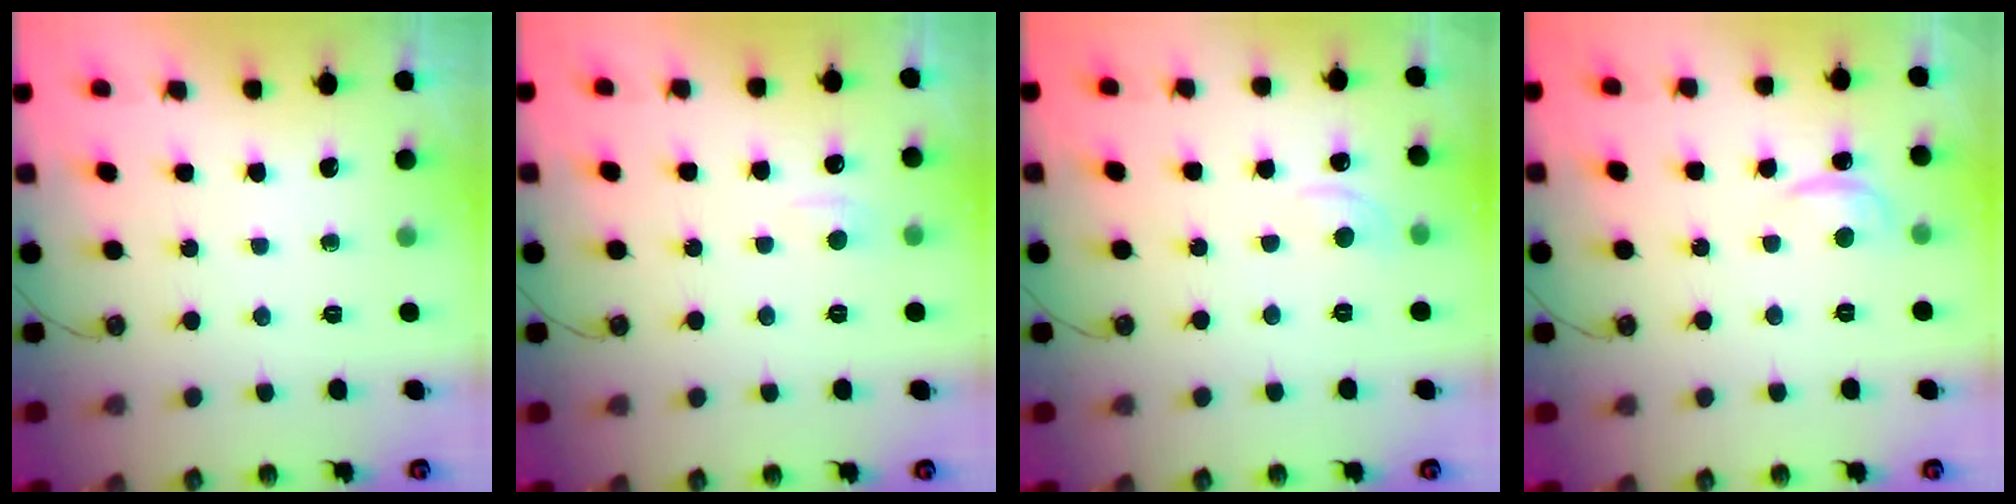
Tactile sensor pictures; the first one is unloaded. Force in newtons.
{"total": 0.6, "press": 0.1, "slide": 0.6}
{"total": 0.8, "press": 0.2, "slide": 0.8}
{"total": 0.0}